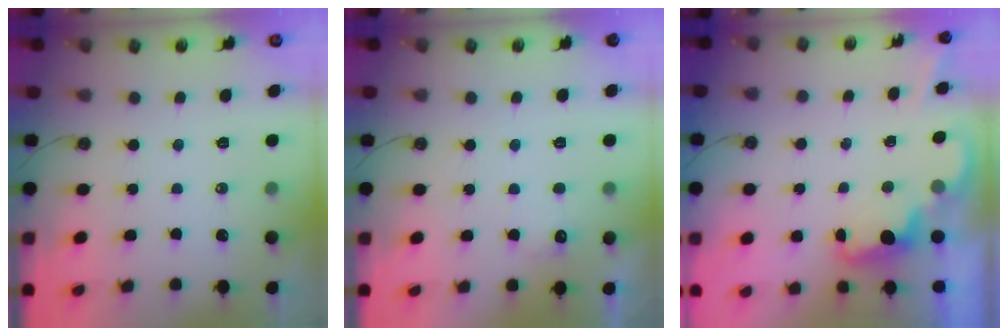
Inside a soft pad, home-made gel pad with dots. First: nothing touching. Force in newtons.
{"total": 5.8, "press": 5.8, "slide": 0.4}
{"total": 2.0, "press": 1.9, "slide": 0.6}